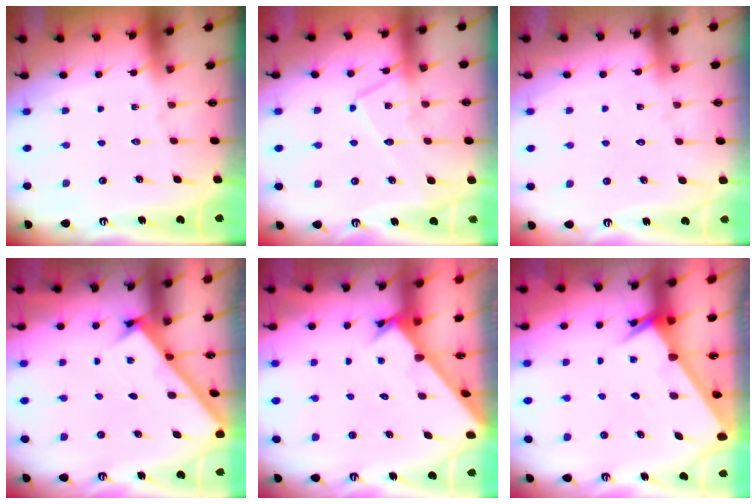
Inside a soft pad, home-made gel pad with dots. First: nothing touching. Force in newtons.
{"total": 11.9, "press": 11.8, "slide": 0.7}
{"total": 5.0, "press": 5.0, "slide": 0.5}
{"total": 2.7, "press": 2.6, "slide": 0.3}
{"total": 2.4, "press": 2.4, "slide": 0.1}
{"total": 3.2, "press": 3.2, "slide": 0.1}